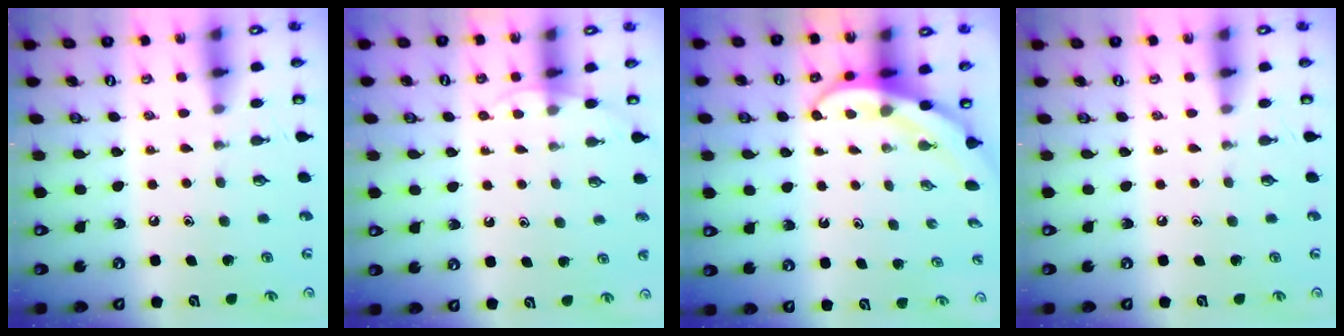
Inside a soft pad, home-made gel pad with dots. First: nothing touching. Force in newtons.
{"total": 4.7, "press": 4.7, "slide": 0.3}
{"total": 4.0, "press": 4.0, "slide": 0.3}
{"total": 0.0}